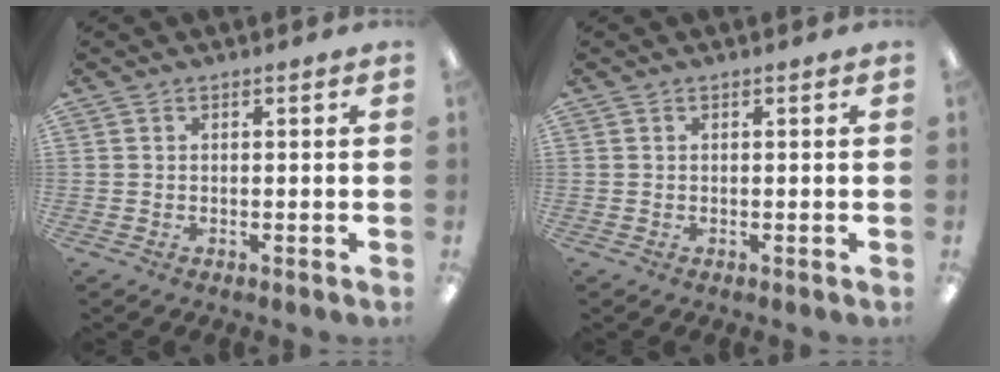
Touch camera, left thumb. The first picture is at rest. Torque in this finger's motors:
{"motor_torque": [-0.03, 0.05, 0.00, -0.10, 0.00]}